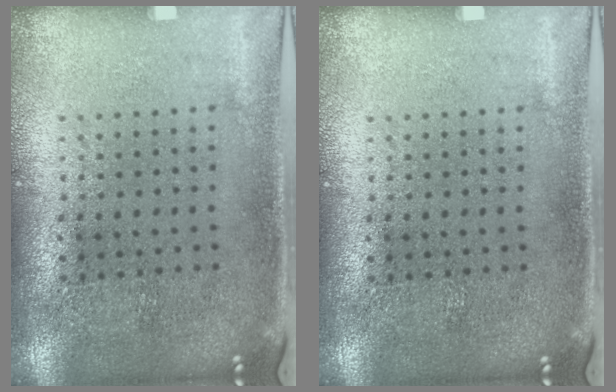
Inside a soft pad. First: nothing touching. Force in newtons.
{"total": 0.0}